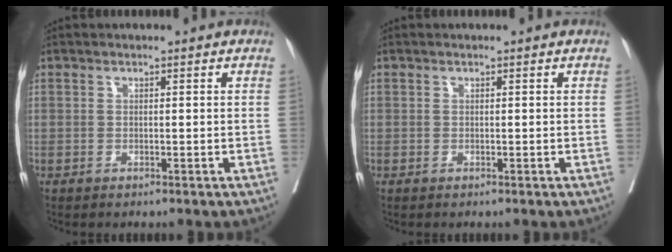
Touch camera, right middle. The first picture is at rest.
{"total": 0.0}